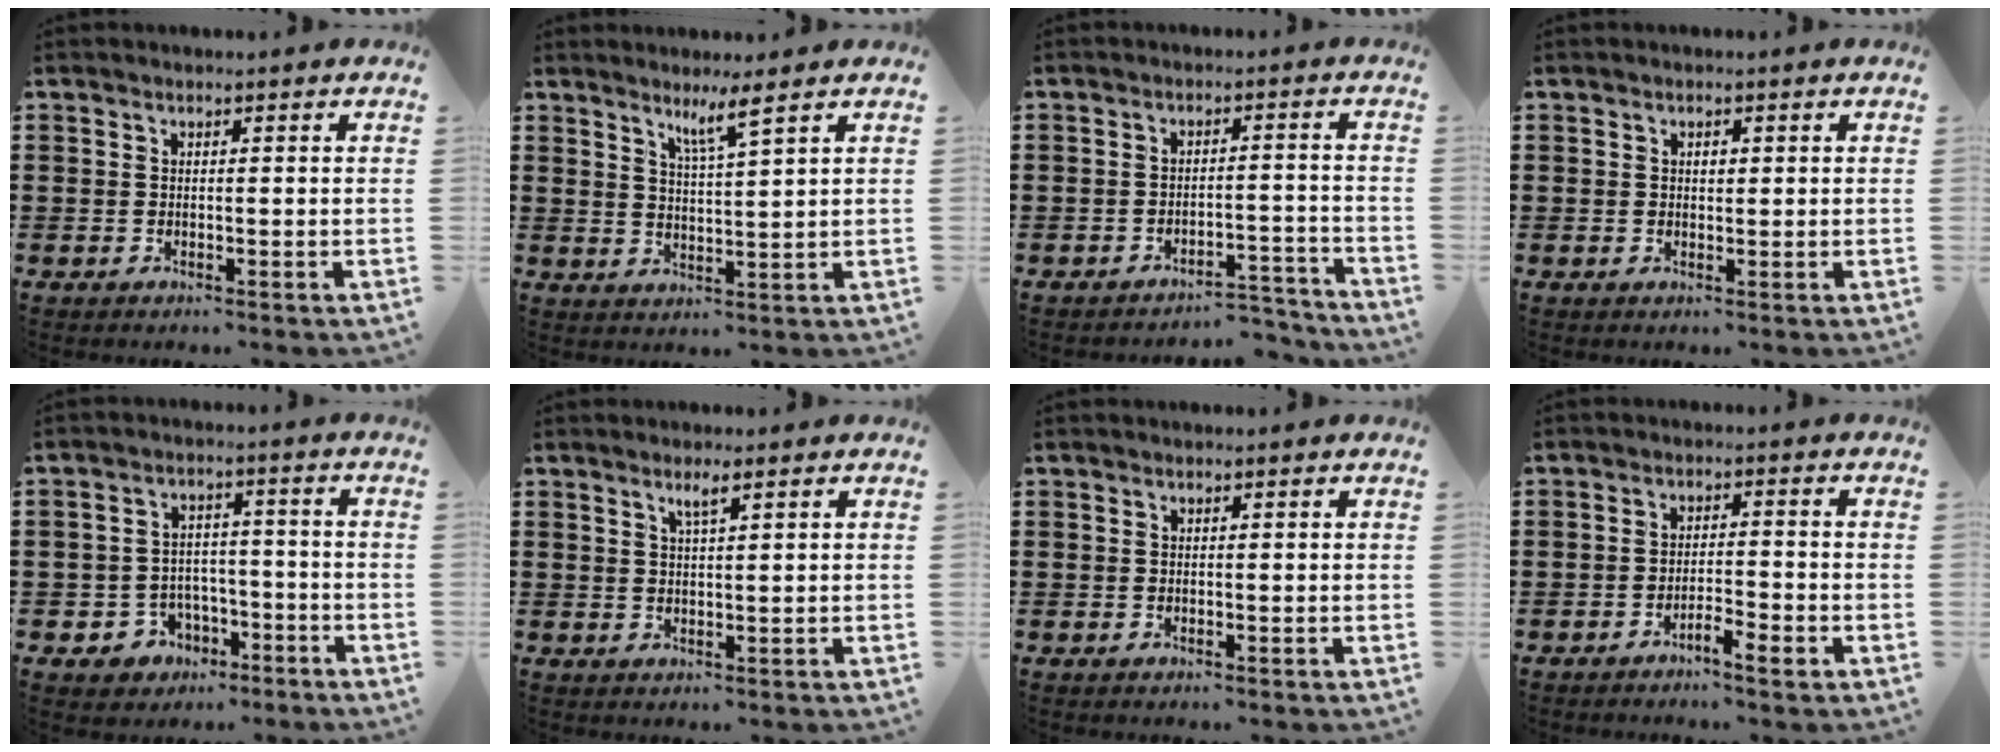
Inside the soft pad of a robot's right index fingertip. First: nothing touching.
{"total": 3.8, "force": [2.9, -0.3, 2.5], "torque": [-0.055, -0.001, 0.050]}
{"total": 4.0, "force": [-3.8, 0.3, 1.0], "torque": [-0.021, 0.001, -0.078]}
{"total": 1.1, "force": [0.3, 0.7, 0.8], "torque": [-0.018, 0.004, 0.006]}
{"total": 4.2, "force": [-2.6, 3.1, 0.9], "torque": [-0.033, 0.009, -0.053]}
{"total": 2.0, "force": [1.3, 0.1, 1.5], "torque": [-0.031, 0.000, 0.021]}
{"total": 0.0}
{"total": 2.6, "force": [-2.1, 0.3, 1.5], "torque": [-0.027, 0.005, -0.039]}